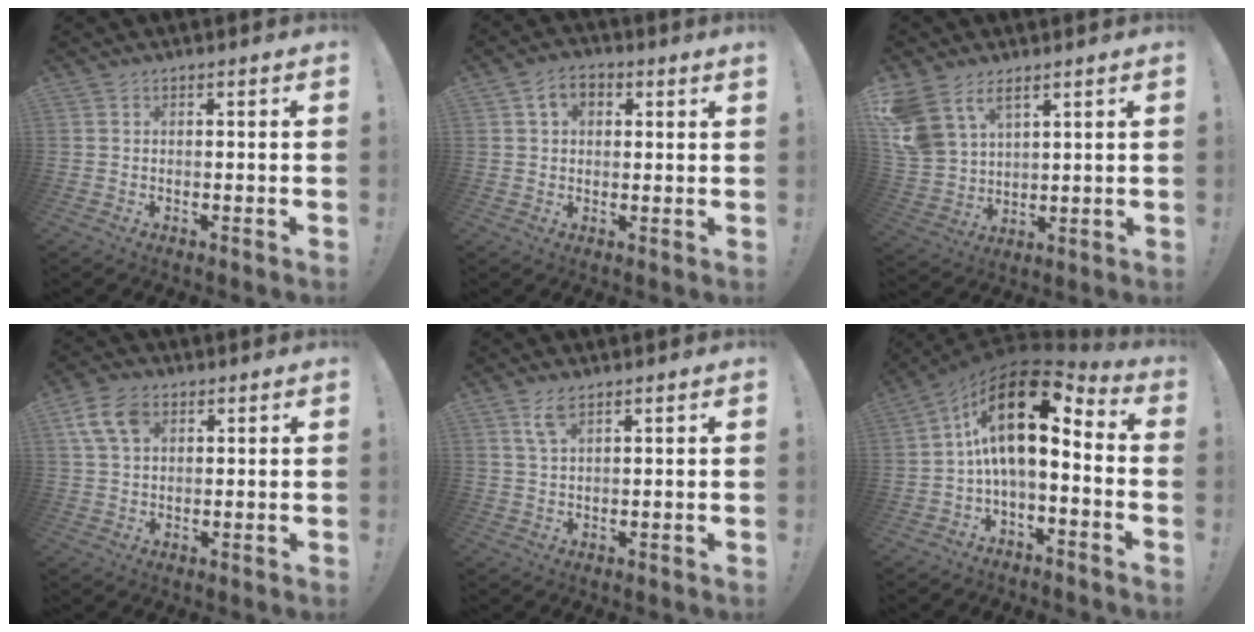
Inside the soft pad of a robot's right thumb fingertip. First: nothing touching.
{"total": 5.4, "force": [2.2, 3.5, 3.6], "torque": [-0.062, 0.007, 0.040]}
{"total": 10.5, "force": [6.8, 6.3, 4.9], "torque": [-0.114, -0.041, 0.138]}
{"total": 9.2, "force": [3.7, 6.2, 5.8], "torque": [-0.116, 0.001, 0.072]}
{"total": 4.9, "force": [2.9, 1.9, 3.5], "torque": [-0.059, -0.008, 0.052]}
{"total": 16.9, "force": [3.6, 7.3, 14.8], "torque": [-0.267, -0.019, 0.062]}